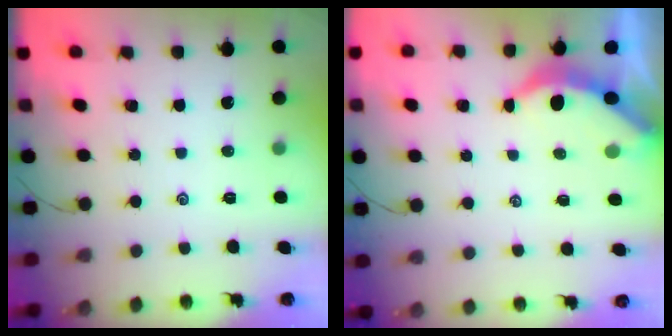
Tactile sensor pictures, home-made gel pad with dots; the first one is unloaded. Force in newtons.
{"total": 3.8, "press": 3.8, "slide": 0.4}